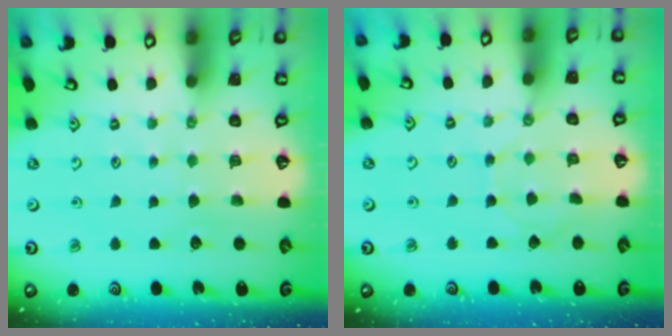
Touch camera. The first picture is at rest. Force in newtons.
{"total": 3.8, "press": 3.8, "slide": 0.4}